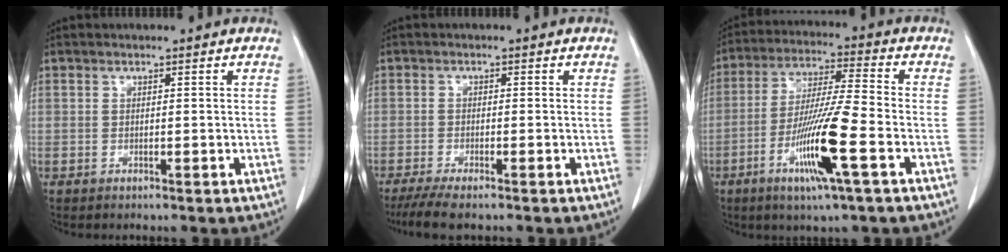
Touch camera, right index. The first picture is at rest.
{"total": 5.2, "force": [-4.0, 0.5, 3.2], "torque": [-0.056, -0.012, -0.066]}
{"total": 12.9, "force": [-5.0, -0.1, 11.9], "torque": [-0.234, -0.014, -0.093]}